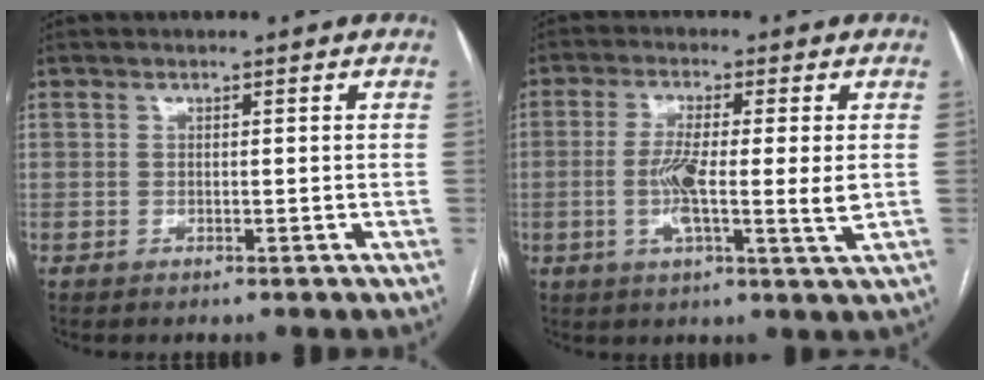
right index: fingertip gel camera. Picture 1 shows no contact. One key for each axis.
{"total": 8.7, "fx": -0.6, "fy": 0.4, "fz": 8.6, "tx": -0.154, "ty": -0.010, "tz": -0.019}